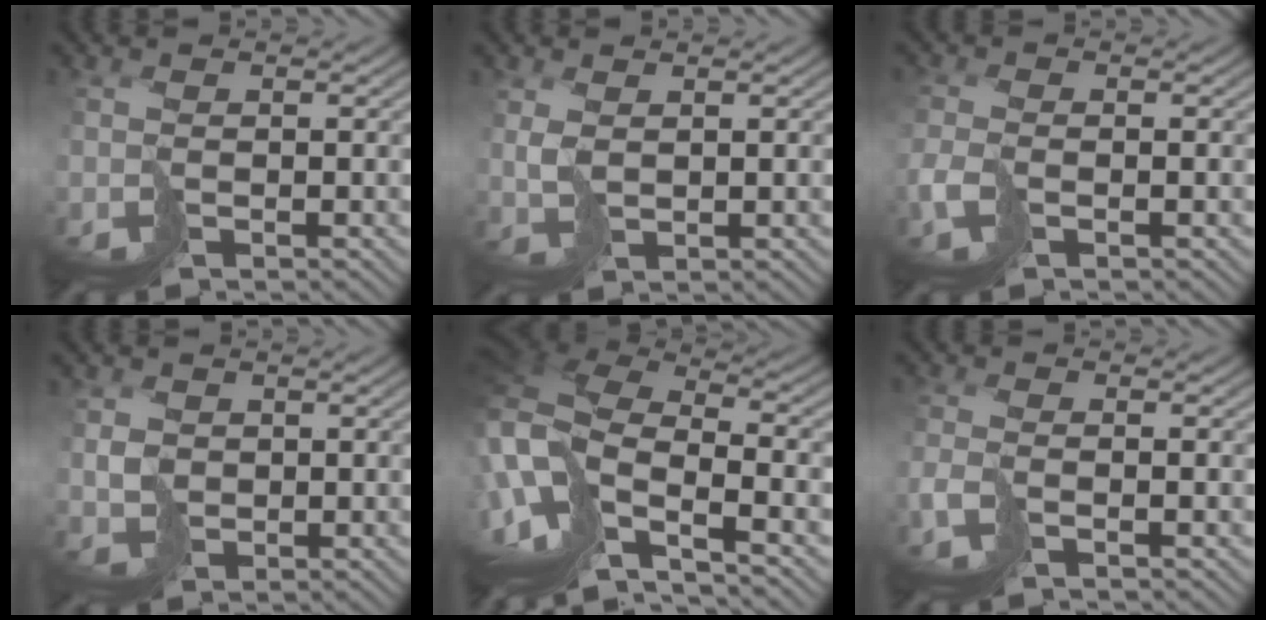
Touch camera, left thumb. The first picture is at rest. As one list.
[{"total": 2.1, "force": [1.4, 1.0, 1.2], "torque": [-0.033, 0.001, 0.038]}, {"total": 3.0, "force": [-1.1, 1.7, 2.2], "torque": [-0.059, -0.010, -0.024]}, {"total": 2.3, "force": [1.1, 2.0, 0.4], "torque": [-0.007, -0.002, 0.027]}, {"total": 14.6, "force": [-4.7, 7.5, 11.6], "torque": [-0.289, -0.027, -0.063]}, {"total": 2.9, "force": [-1.5, 1.1, 2.2], "torque": [-0.055, -0.009, -0.038]}]